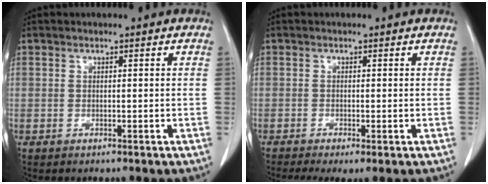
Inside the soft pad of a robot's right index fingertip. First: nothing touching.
{"total": 4.2, "force": [-2.3, 1.3, 3.2], "torque": [-0.055, -0.013, -0.041]}